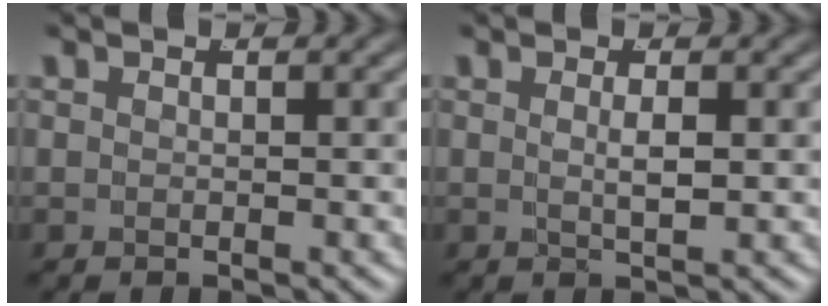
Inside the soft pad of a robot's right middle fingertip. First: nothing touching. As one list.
[{"total": 1.6, "force": [0.2, -0.3, 1.5], "torque": [-0.026, -0.011, 0.012]}]